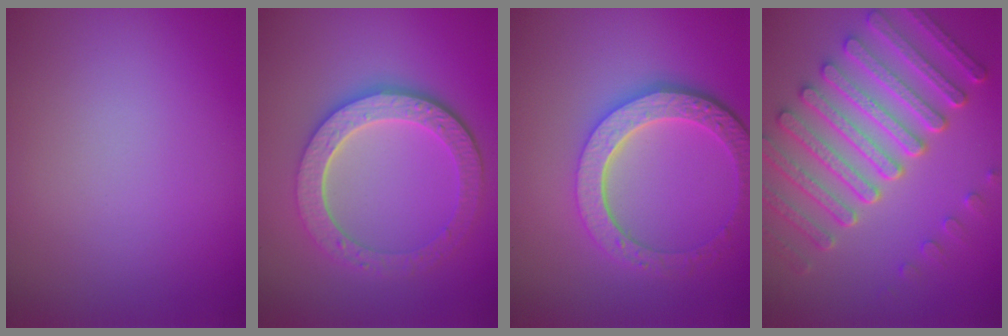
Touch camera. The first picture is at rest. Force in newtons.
{"total": 5.6, "press": 4.5, "slide": 3.4}
{"total": 6.0, "press": 4.5, "slide": 4.0}
{"total": 8.4, "press": 6.4, "slide": 5.4}